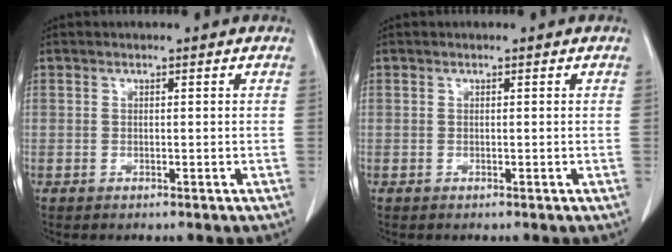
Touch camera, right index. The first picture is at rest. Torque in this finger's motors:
{"motor_torque": [0.00, 0.00, 0.00, 0.00]}